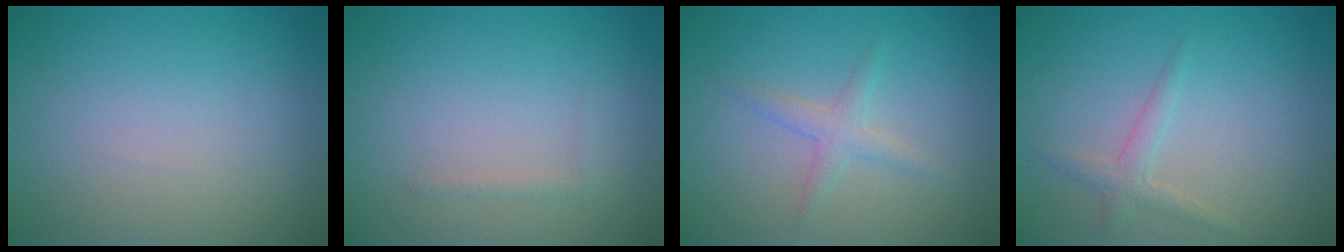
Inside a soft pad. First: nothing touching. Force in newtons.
{"total": 0.5, "press": 0.5, "slide": 0.0}
{"total": 1.7, "press": 1.6, "slide": 0.1}
{"total": 1.4, "press": 1.4, "slide": 0.0}